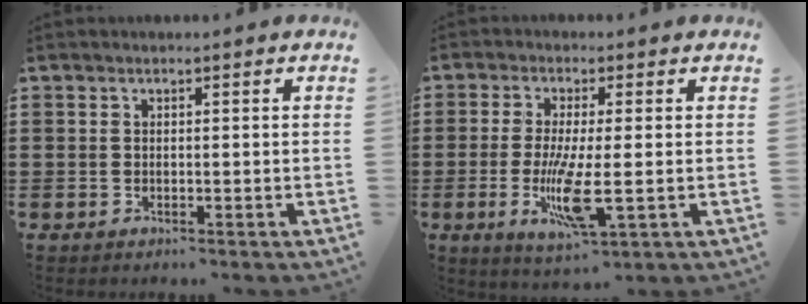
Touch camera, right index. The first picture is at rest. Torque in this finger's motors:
{"motor_torque": [2.14, 0.00, 0.82, 0.21]}